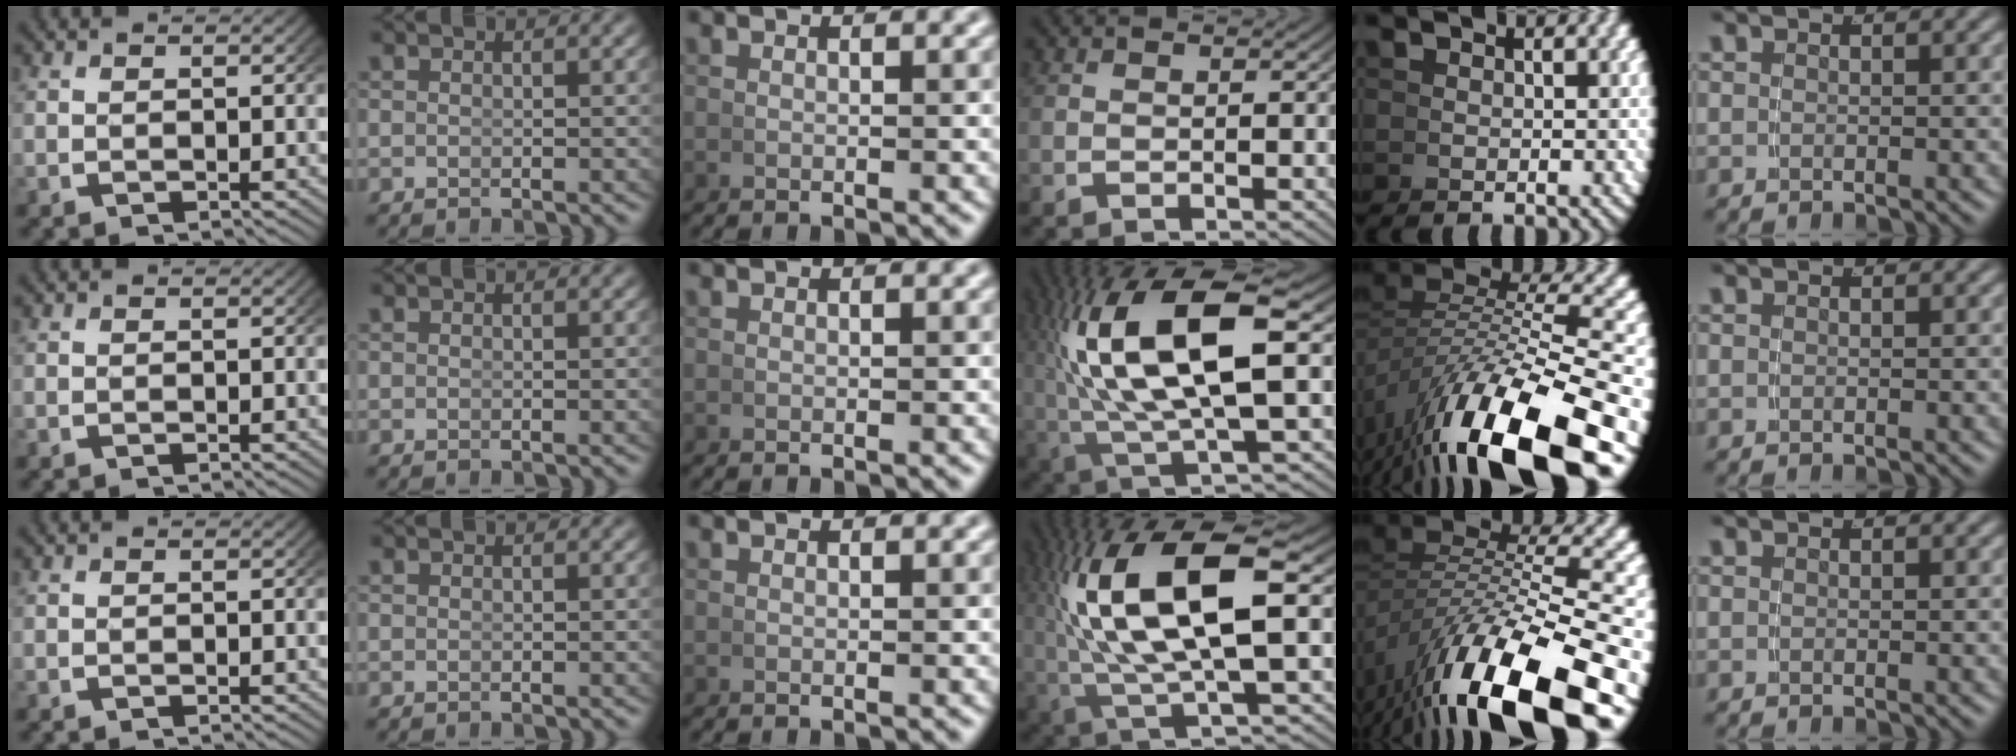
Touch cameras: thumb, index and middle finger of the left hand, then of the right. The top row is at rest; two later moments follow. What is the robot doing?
{"motion": "lift_and_place", "object": "cup"}